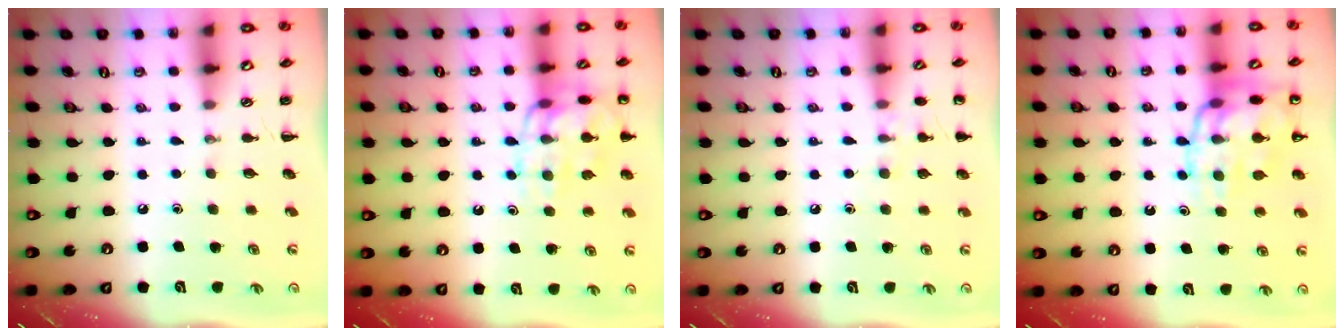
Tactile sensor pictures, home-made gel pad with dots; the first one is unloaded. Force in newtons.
{"total": 14.5, "press": 14.4, "slide": 1.3}
{"total": 6.1, "press": 5.8, "slide": 1.9}
{"total": 16.1, "press": 16.0, "slide": 2.0}